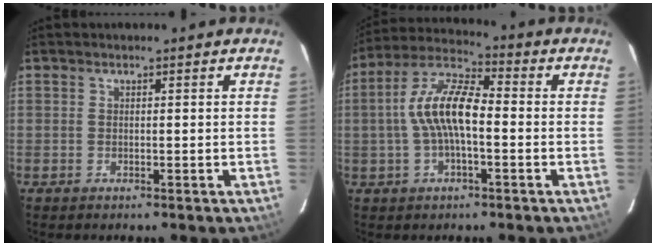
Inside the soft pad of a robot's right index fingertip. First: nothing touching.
{"total": 11.0, "force": [-0.9, 3.8, 10.3], "torque": [-0.212, 0.019, -0.022]}